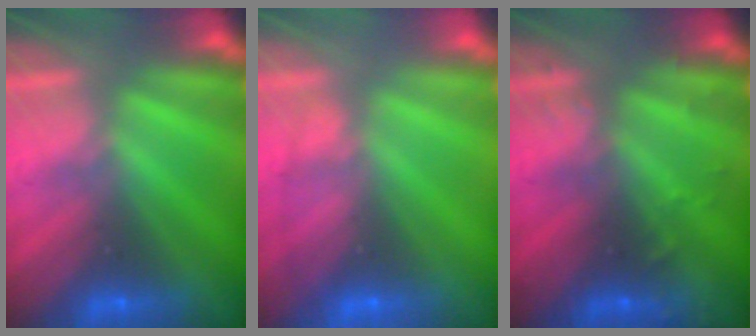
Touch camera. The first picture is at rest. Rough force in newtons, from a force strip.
{"total": 1.6}
{"total": 2.9}